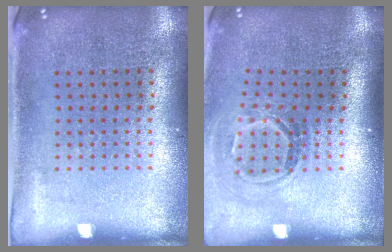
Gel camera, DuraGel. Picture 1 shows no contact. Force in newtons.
{"total": 1.7, "press": 1.1, "slide": 1.3}